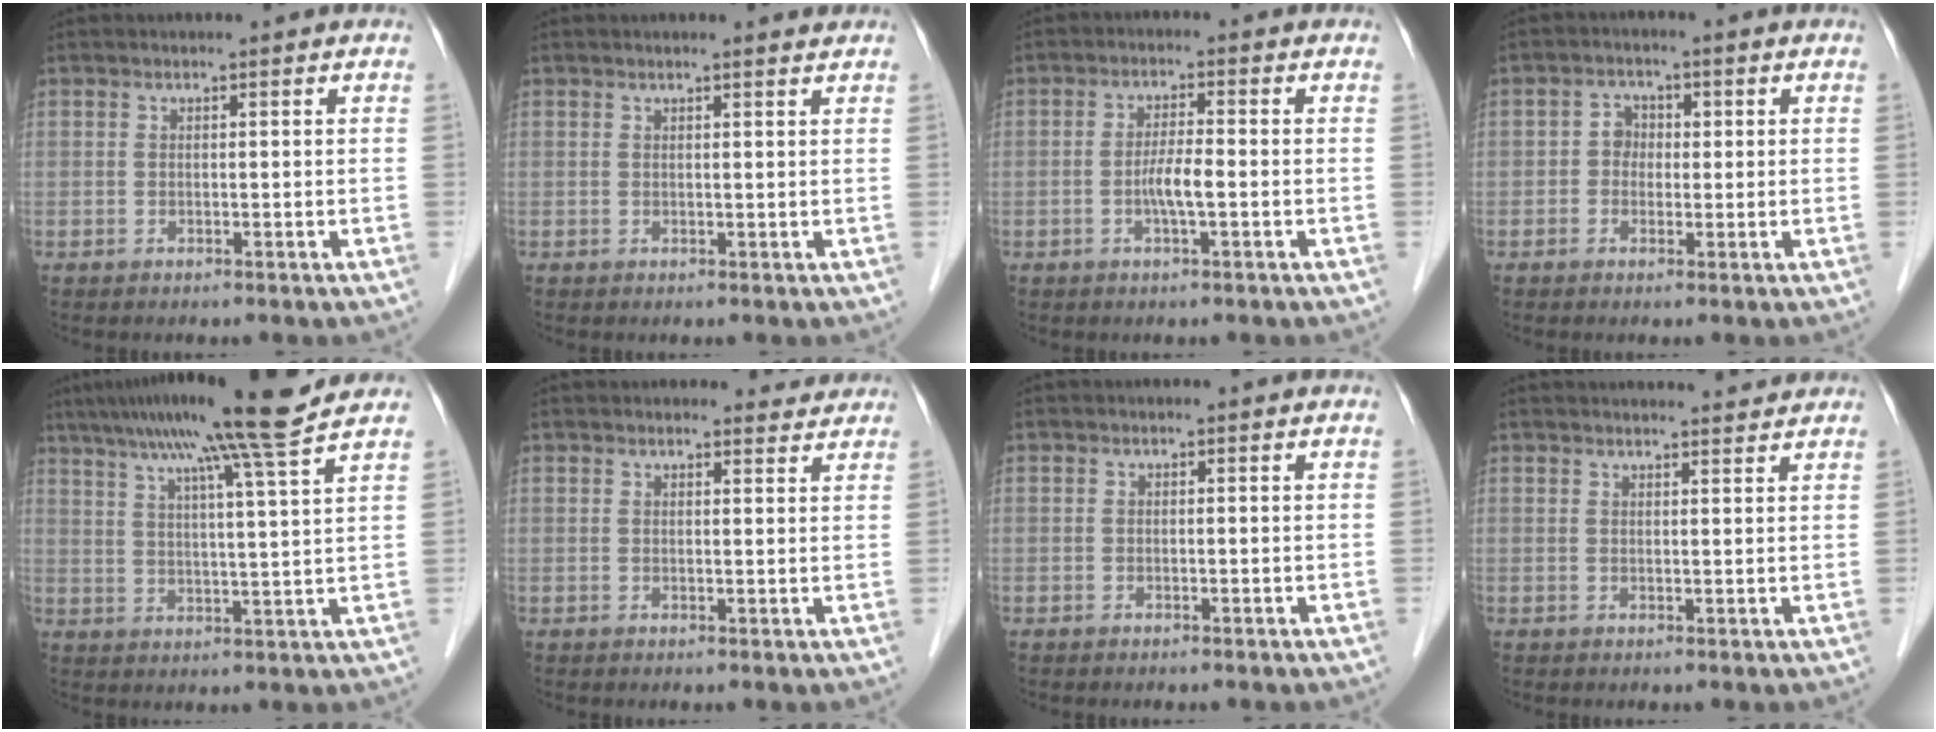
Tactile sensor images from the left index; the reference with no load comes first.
{"total": 2.1, "force": [2.0, 0.0, 0.6], "torque": [-0.014, 0.004, 0.022]}
{"total": 3.6, "force": [-0.9, 0.3, 3.4], "torque": [-0.071, -0.002, -0.020]}
{"total": 2.7, "force": [-0.1, 2.4, 1.2], "torque": [-0.015, 0.010, -0.005]}
{"total": 15.0, "force": [11.9, -2.2, 8.9], "torque": [-0.147, 0.006, 0.165]}
{"total": 4.8, "force": [4.6, 1.2, 0.6], "torque": [-0.002, 0.013, 0.047]}
{"total": 0.0}
{"total": 7.0, "force": [6.8, 0.5, 1.5], "torque": [-0.016, 0.015, 0.073]}